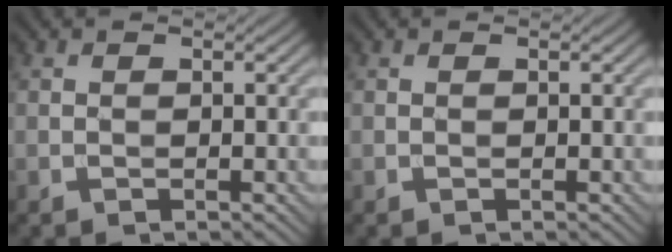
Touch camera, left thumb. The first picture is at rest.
{"total": 0.0}